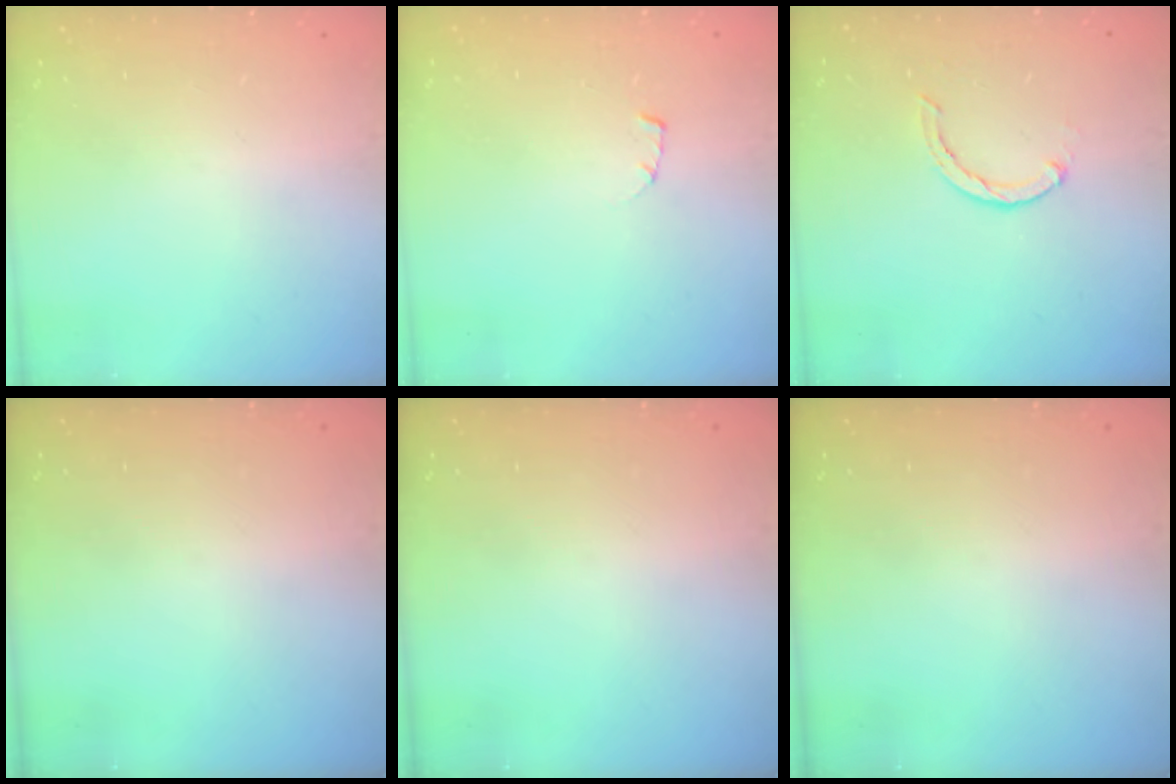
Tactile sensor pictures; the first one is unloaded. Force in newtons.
{"total": 1.7, "press": 1.7, "slide": 0.2}
{"total": 2.4, "press": 2.4, "slide": 0.4}
{"total": 0.0}
{"total": 0.0}
{"total": 0.0}